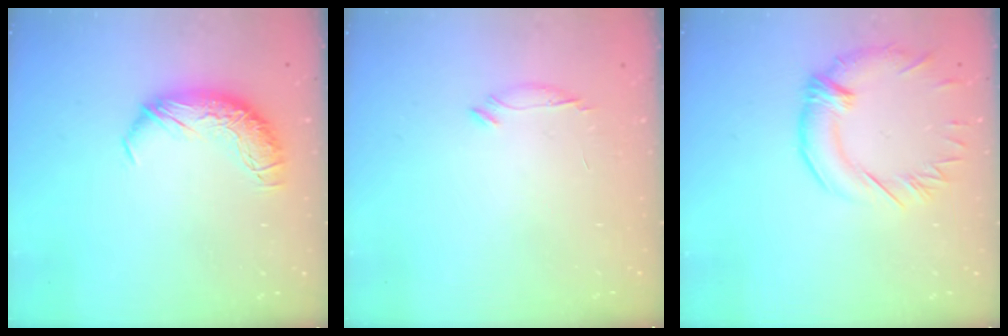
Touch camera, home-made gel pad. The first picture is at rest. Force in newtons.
{"total": 6.5, "press": 6.4, "slide": 1.1}
{"total": 2.7, "press": 2.2, "slide": 1.5}